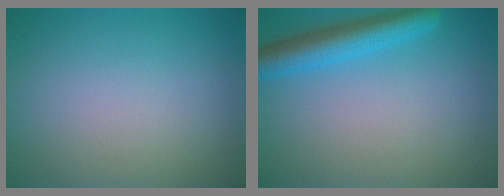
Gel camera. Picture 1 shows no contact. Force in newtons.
{"total": 4.5, "press": 4.5, "slide": 0.2}